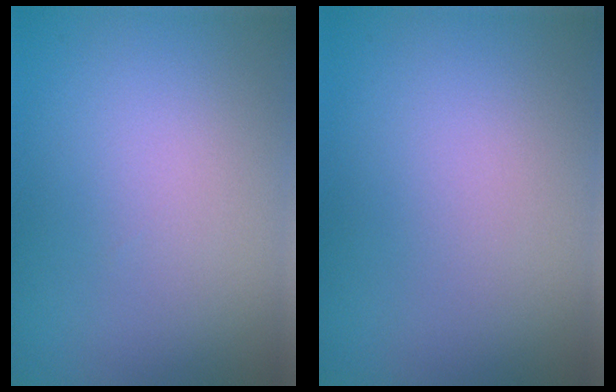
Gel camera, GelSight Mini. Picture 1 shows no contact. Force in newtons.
{"total": 0.0}